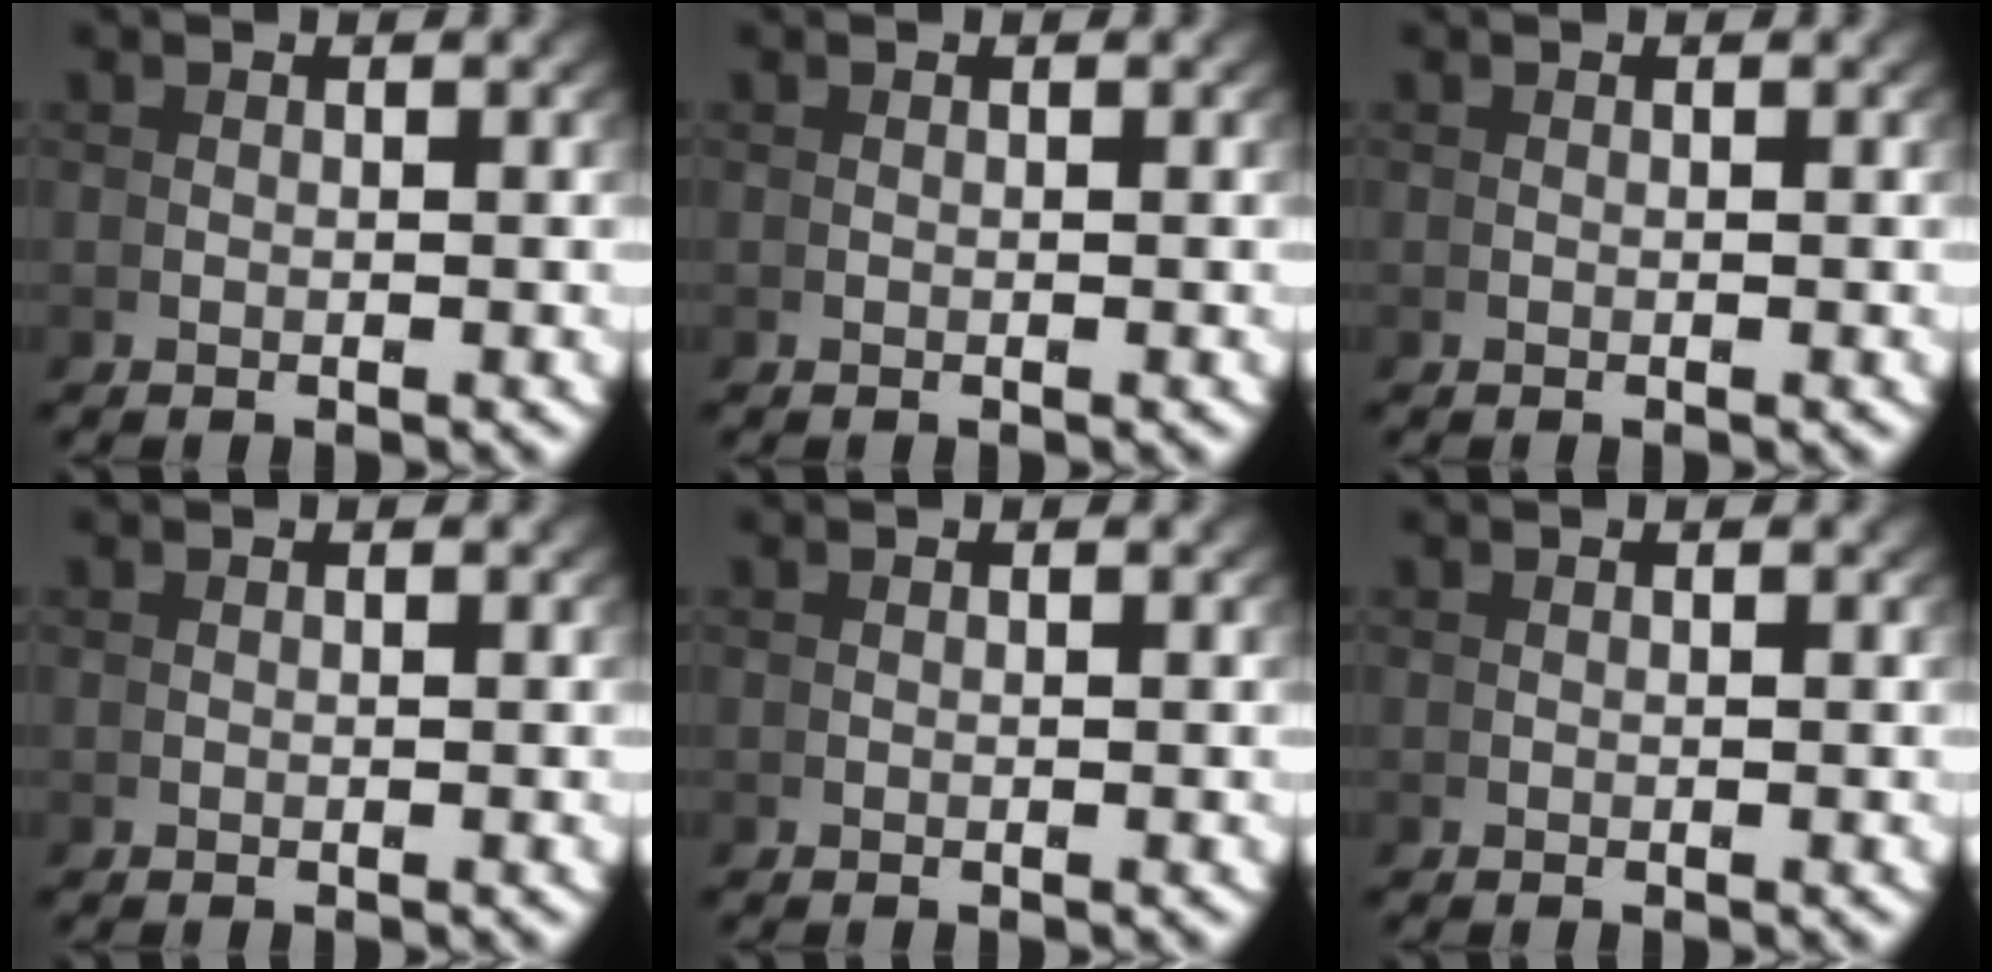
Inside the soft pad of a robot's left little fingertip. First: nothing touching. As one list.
[{"total": 0.0}, {"total": 0.0}, {"total": 0.0}, {"total": 0.0}, {"total": 0.0}]